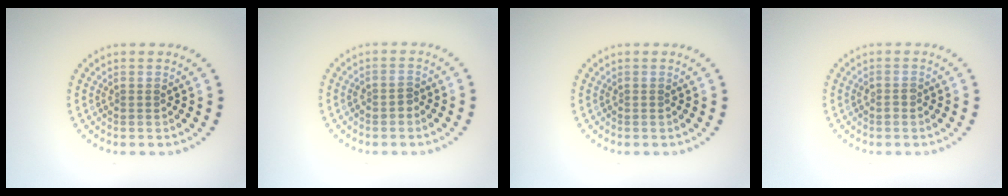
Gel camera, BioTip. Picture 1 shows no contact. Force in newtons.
{"total": 1.1, "press": 1.0, "slide": 0.4}
{"total": 0.0}
{"total": 0.8, "press": 0.7, "slide": 0.4}